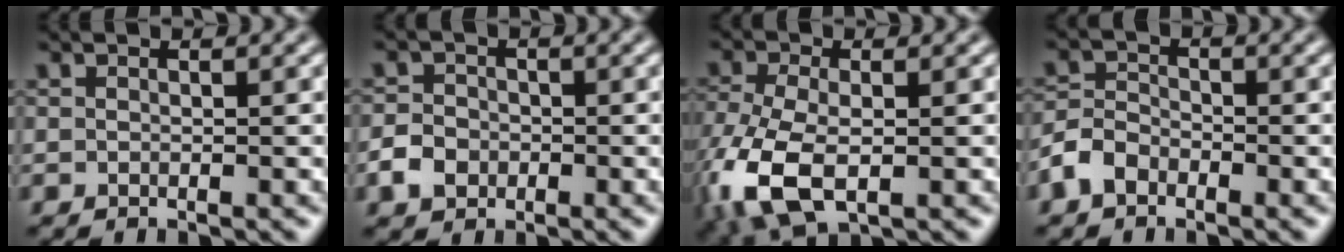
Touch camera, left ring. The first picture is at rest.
{"total": 2.6, "force": [-1.0, 2.1, 1.1], "torque": [-0.016, 0.002, -0.022]}
{"total": 8.8, "force": [-2.9, 4.9, 6.8], "torque": [-0.176, -0.023, -0.057]}
{"total": 2.8, "force": [-1.8, 1.8, 1.2], "torque": [-0.023, 0.006, -0.046]}